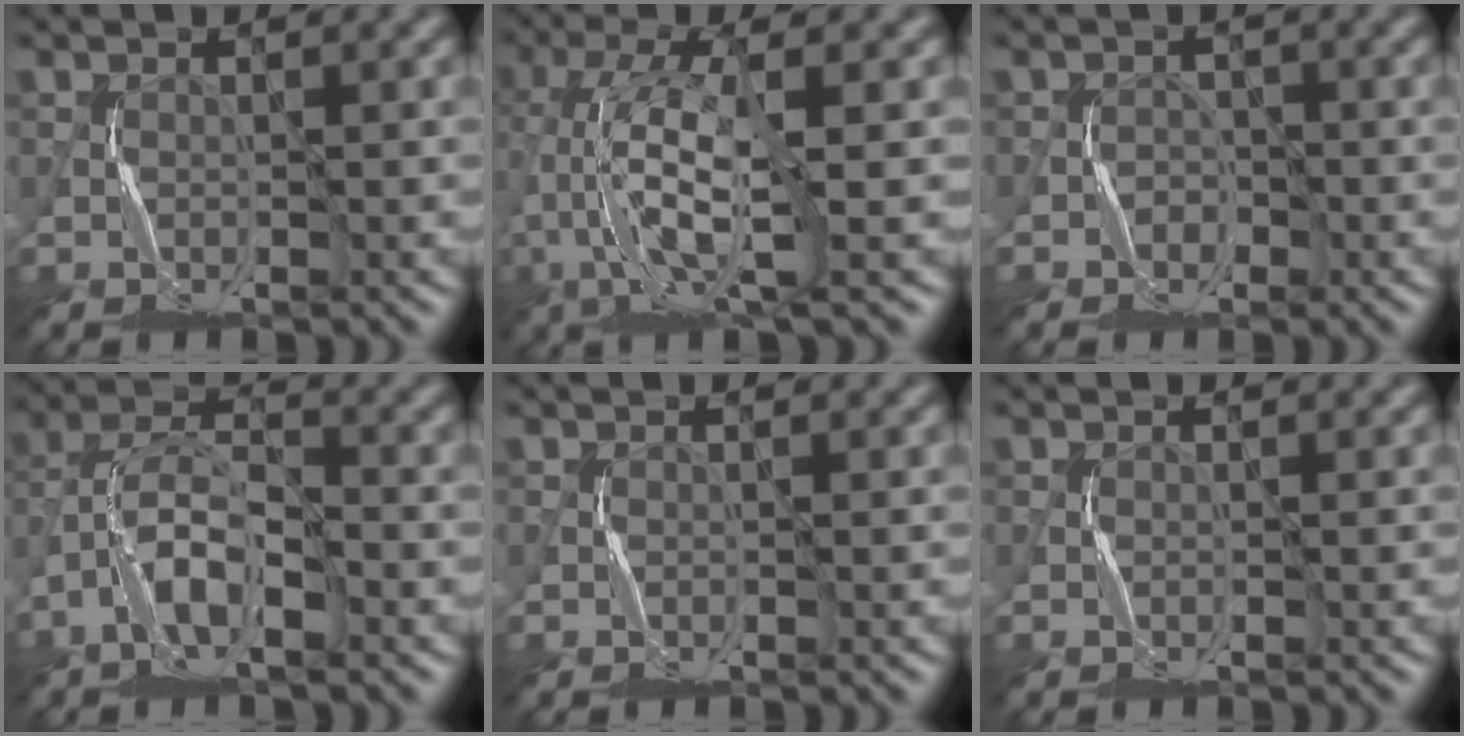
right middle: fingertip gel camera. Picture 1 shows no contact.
{"total": 7.4, "force": [-0.8, 1.9, 7.1], "torque": [-0.156, 0.013, -0.018]}
{"total": 1.3, "force": [-0.7, 1.0, 0.3], "torque": [0.001, 0.005, -0.013]}
{"total": 5.6, "force": [-2.6, 2.1, 4.5], "torque": [-0.089, 0.012, -0.056]}
{"total": 0.0}
{"total": 0.0}